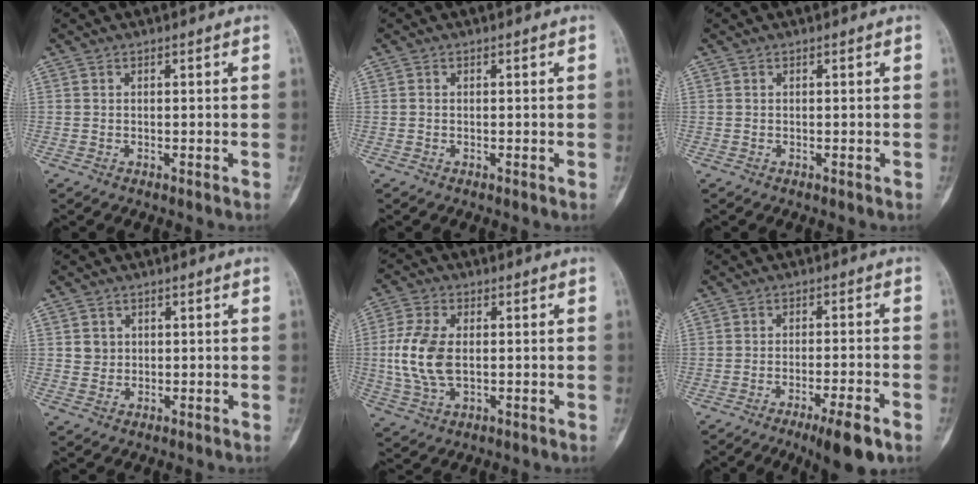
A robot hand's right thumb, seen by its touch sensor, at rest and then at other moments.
{"total": 0.0}
{"total": 0.0}
{"total": 2.4, "force": [0.6, 2.2, 0.6], "torque": [0.003, -0.001, 0.011]}
{"total": 10.3, "force": [-0.1, 5.9, 8.4], "torque": [-0.185, 0.003, -0.002]}
{"total": 8.1, "force": [-4.8, 1.1, 6.4], "torque": [-0.101, 0.010, -0.072]}